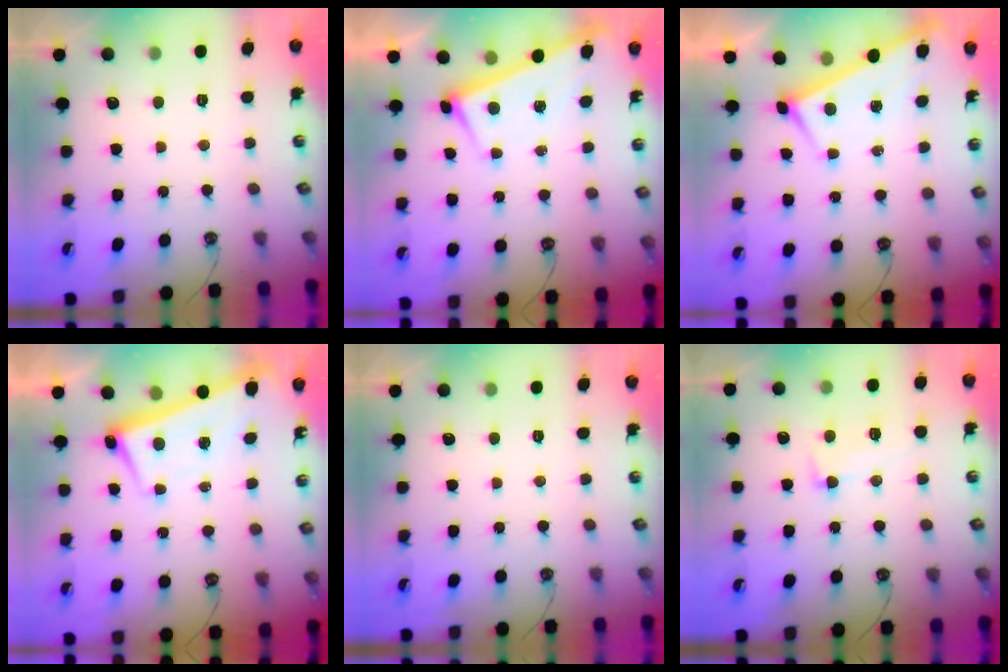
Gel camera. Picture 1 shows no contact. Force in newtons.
{"total": 3.0, "press": 3.0, "slide": 0.1}
{"total": 3.1, "press": 3.1, "slide": 0.3}
{"total": 2.6, "press": 2.5, "slide": 0.8}
{"total": 0.0}
{"total": 4.6, "press": 4.2, "slide": 1.8}